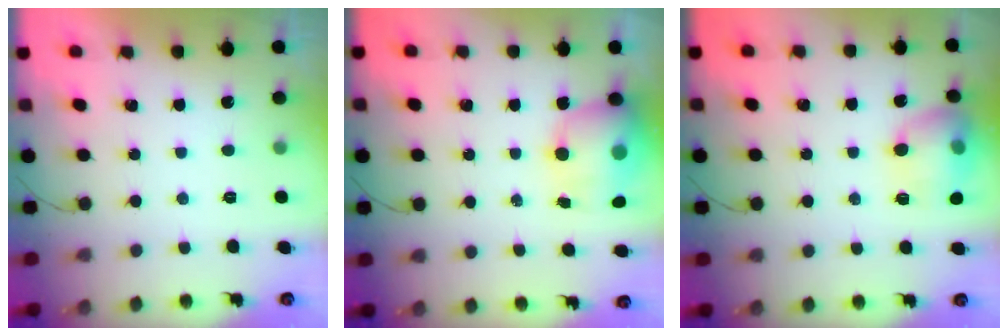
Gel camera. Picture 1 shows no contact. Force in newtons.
{"total": 13.1, "press": 12.7, "slide": 3.2}
{"total": 14.3, "press": 14.2, "slide": 1.5}